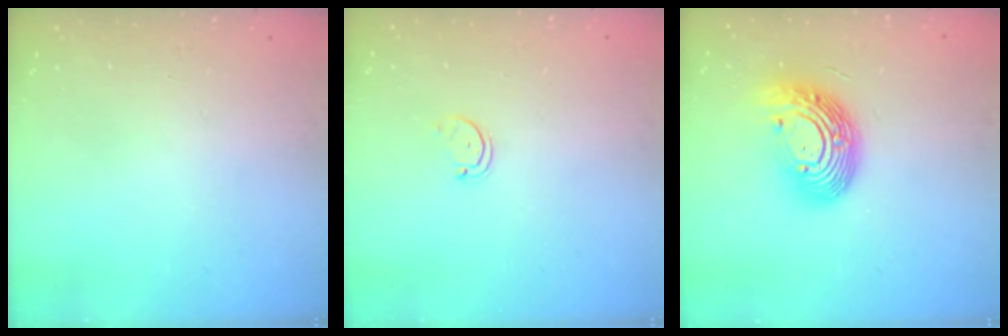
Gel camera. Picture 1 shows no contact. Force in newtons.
{"total": 1.5, "press": 1.5, "slide": 0.3}
{"total": 15.1, "press": 15.1, "slide": 1.4}